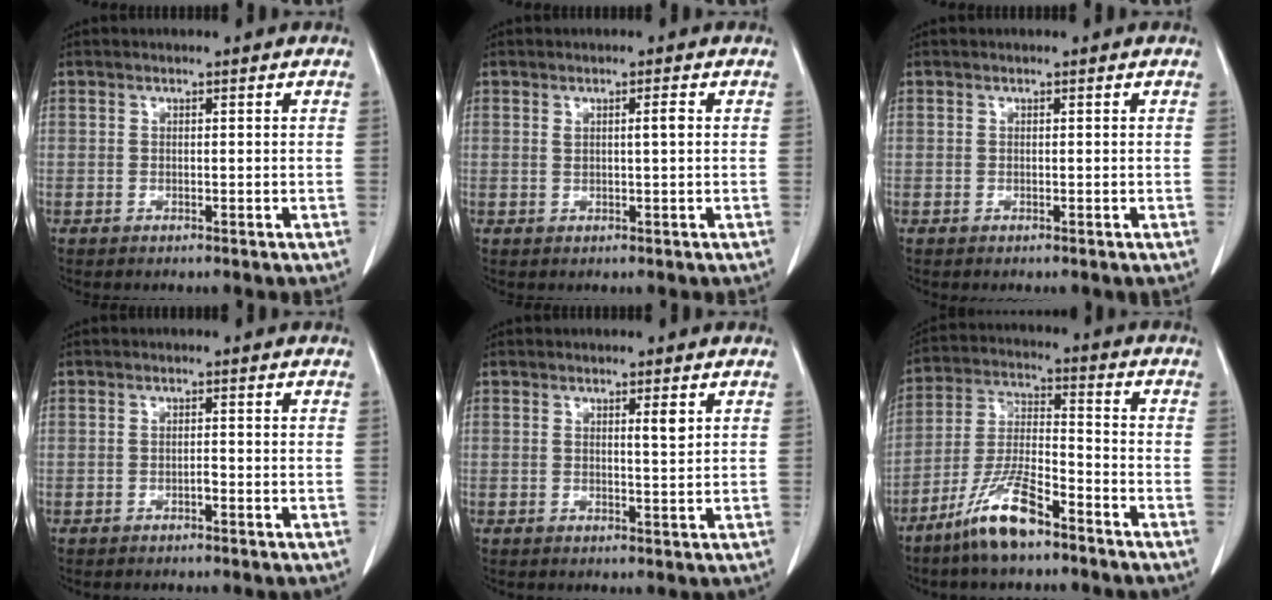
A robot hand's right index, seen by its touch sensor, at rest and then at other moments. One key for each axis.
{"total": 1.8, "fx": 0.4, "fy": 0.0, "fz": 1.7, "tx": -0.029, "ty": 0.001, "tz": 0.008}
{"total": 0.0}
{"total": 0.7, "fx": -0.5, "fy": 0.1, "fz": 0.5, "tx": -0.008, "ty": 0.002, "tz": -0.008}
{"total": 2.0, "fx": 0.9, "fy": 0.1, "fz": 1.8, "tx": -0.031, "ty": -0.004, "tz": 0.012}
{"total": 10.8, "fx": -7.6, "fy": 2.0, "fz": 7.4, "tx": -0.157, "ty": -0.015, "tz": -0.149}